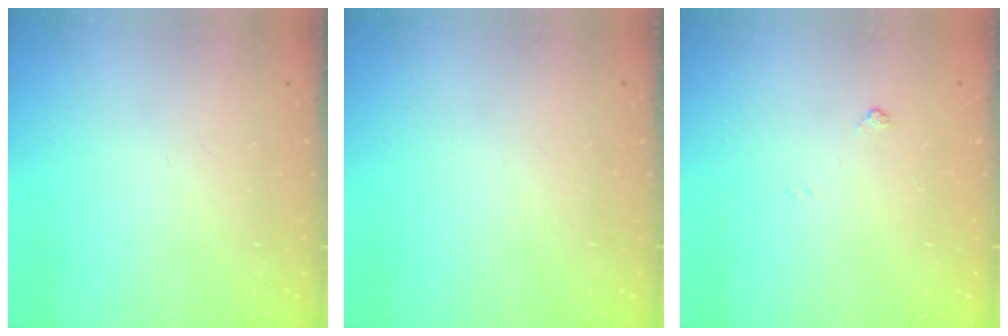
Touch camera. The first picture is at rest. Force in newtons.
{"total": 0.0}
{"total": 3.8, "press": 3.7, "slide": 0.7}